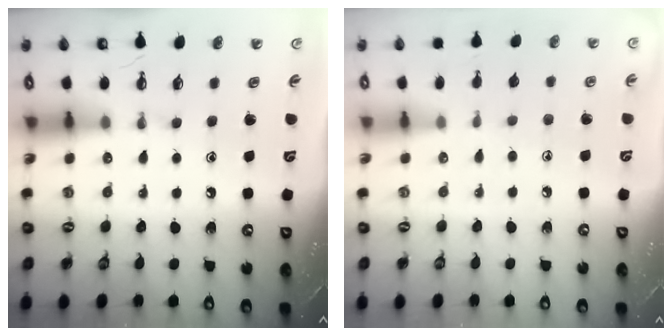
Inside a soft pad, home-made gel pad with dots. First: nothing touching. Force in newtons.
{"total": 4.8, "press": 4.8, "slide": 0.5}